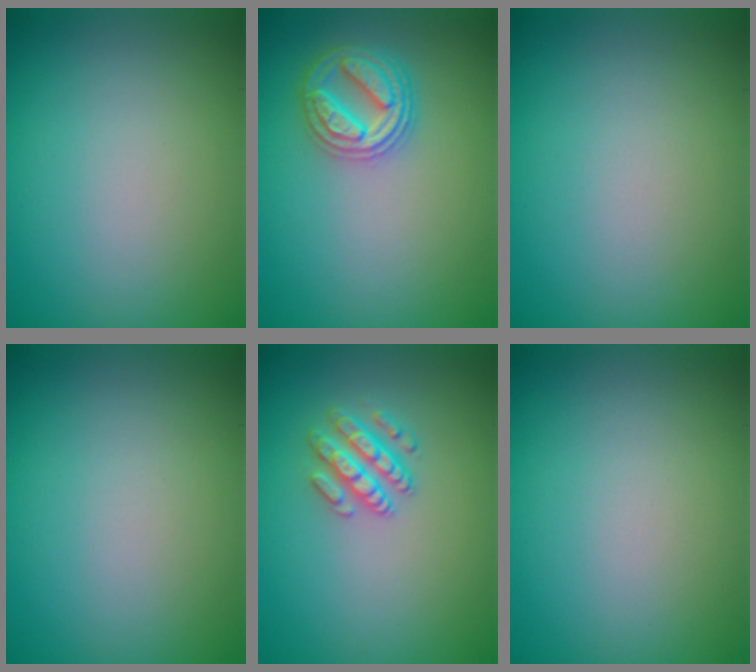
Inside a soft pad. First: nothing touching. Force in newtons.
{"total": 3.9, "press": 3.7, "slide": 1.3}
{"total": 0.0}
{"total": 0.0}
{"total": 2.6, "press": 2.6, "slide": 0.5}
{"total": 0.0}